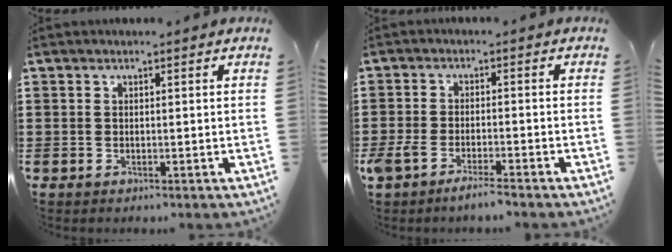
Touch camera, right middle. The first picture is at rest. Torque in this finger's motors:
{"motor_torque": [0.27, -0.16, 0.11, 0.06]}